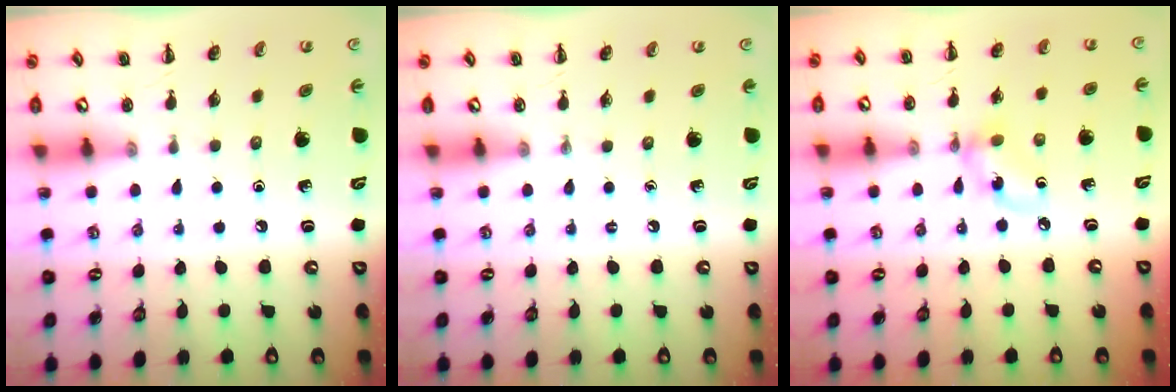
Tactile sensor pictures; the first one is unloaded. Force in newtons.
{"total": 0.0}
{"total": 5.6, "press": 5.6, "slide": 0.5}